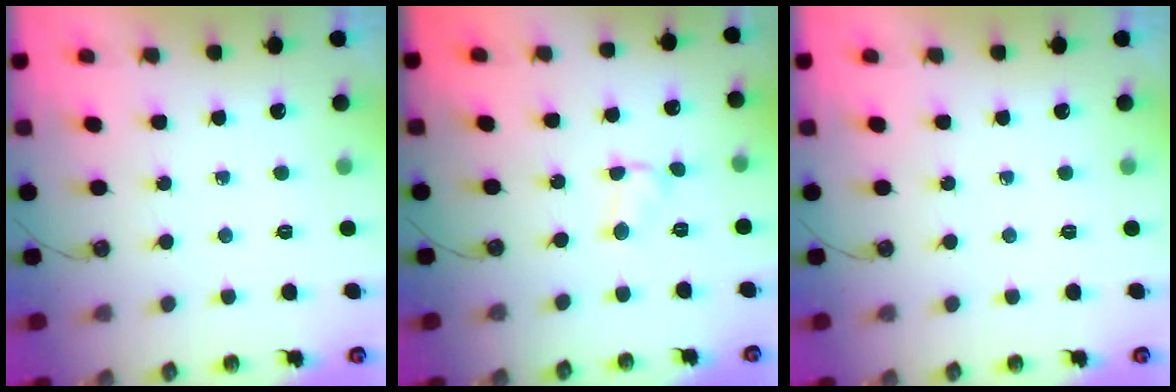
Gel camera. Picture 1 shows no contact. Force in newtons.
{"total": 2.5, "press": 2.5, "slide": 0.4}
{"total": 0.0}